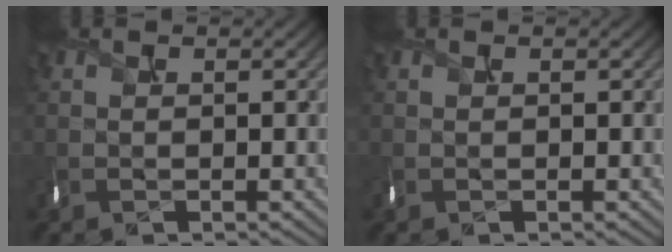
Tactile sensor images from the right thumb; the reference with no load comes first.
{"total": 0.0}